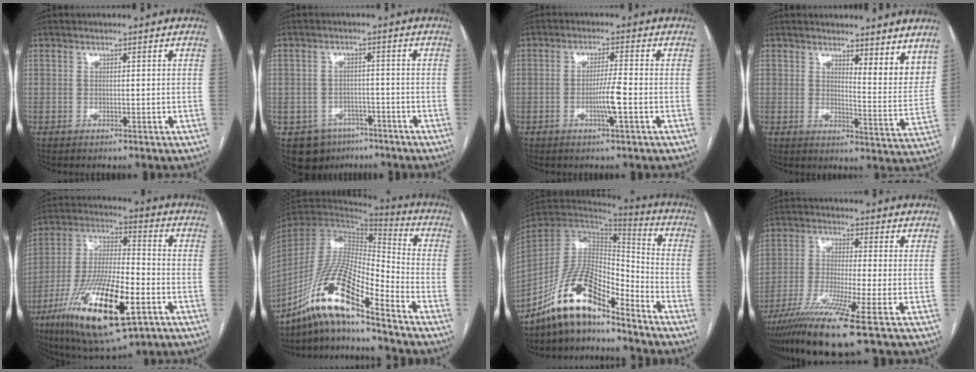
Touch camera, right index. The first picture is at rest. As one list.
[{"total": 6.9, "force": [-4.3, 5.3, 1.1], "torque": [-0.010, 0.010, -0.055]}, {"total": 4.5, "force": [-1.4, -0.4, 4.2], "torque": [-0.079, -0.007, -0.027]}, {"total": 7.1, "force": [5.8, 1.5, 3.8], "torque": [-0.040, -0.030, 0.071]}, {"total": 21.9, "force": [-9.1, 5.6, 19.1], "torque": [-0.389, -0.029, -0.152]}, {"total": 16.0, "force": [-11.8, 1.0, 10.8], "torque": [-0.207, -0.001, -0.220]}, {"total": 13.8, "force": [-10.5, 3.6, 8.1], "torque": [-0.161, 0.025, -0.194]}, {"total": 11.8, "force": [-7.5, -1.3, 9.1], "torque": [-0.176, -0.033, -0.134]}]